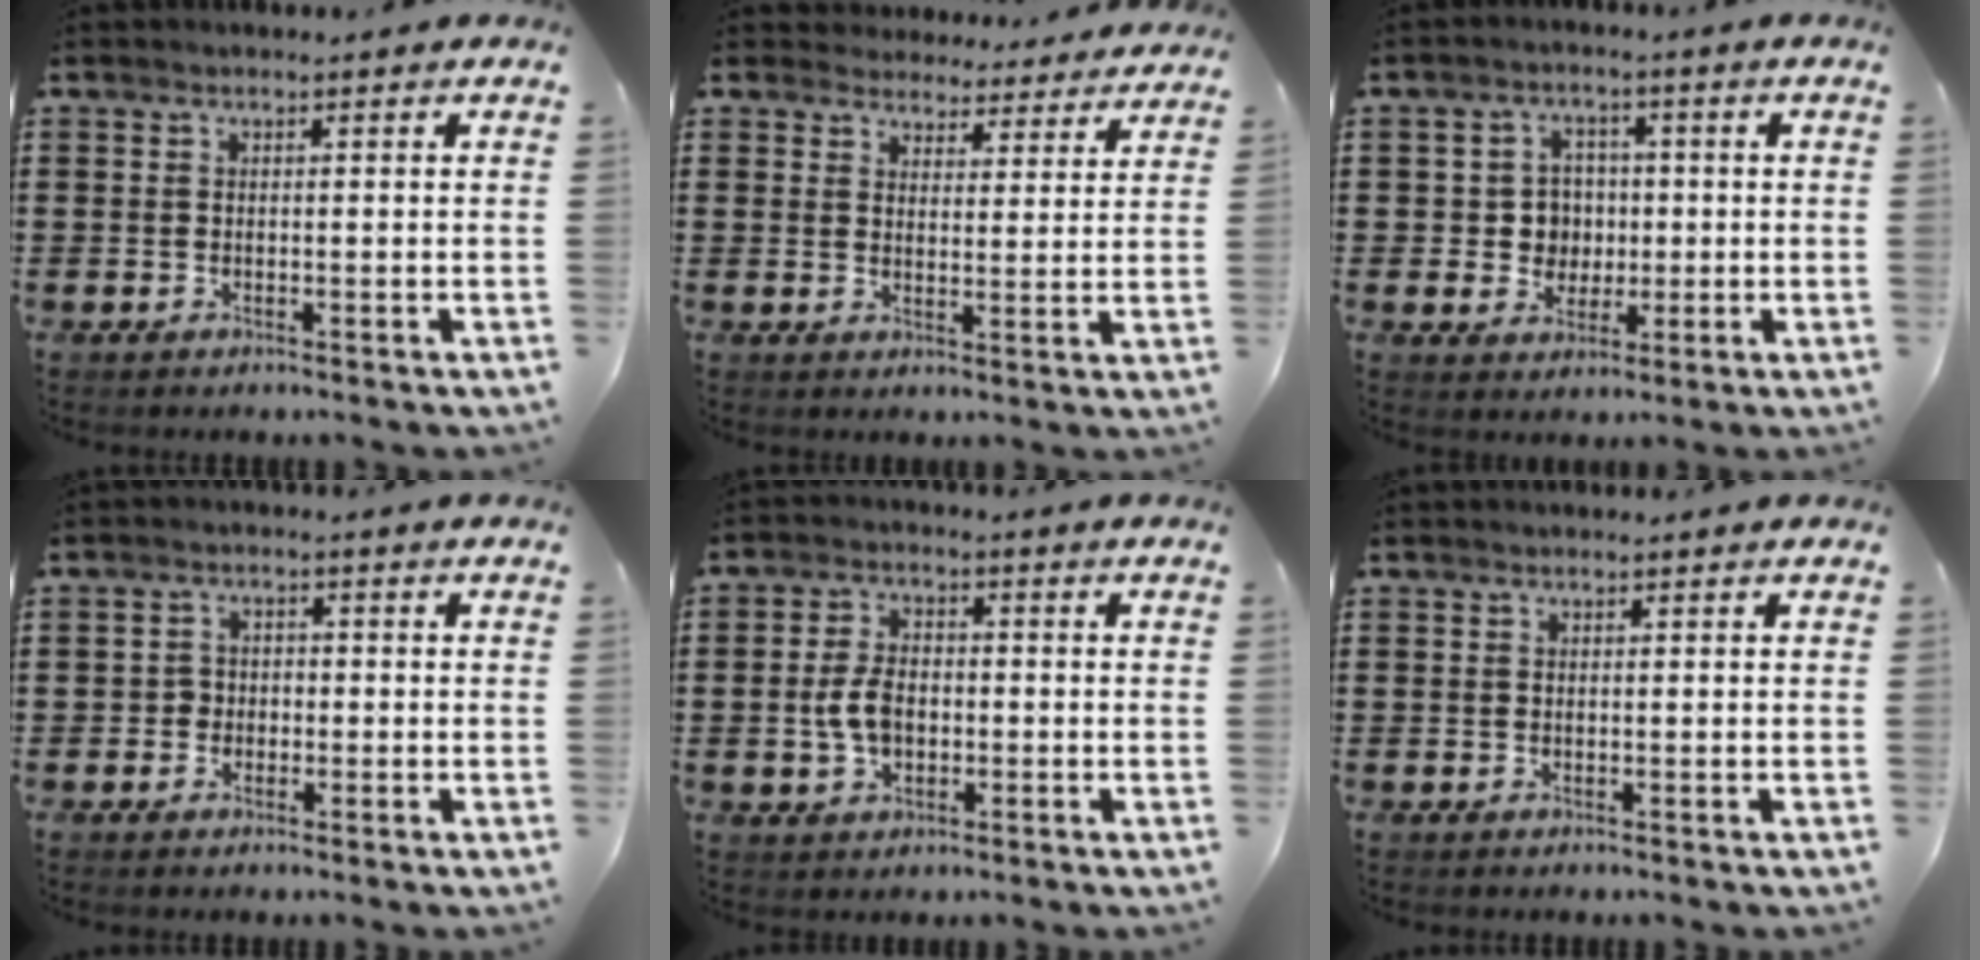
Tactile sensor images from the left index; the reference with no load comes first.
{"total": 4.1, "force": [4.1, 0.6, -0.1], "torque": [-0.019, -0.021, 0.073]}
{"total": 5.2, "force": [0.0, 4.9, 1.7], "torque": [-0.045, 0.012, -0.004]}
{"total": 1.9, "force": [-0.8, 1.7, 0.4], "torque": [-0.014, 0.004, -0.019]}
{"total": 5.4, "force": [-0.7, 3.3, 4.1], "torque": [-0.107, -0.002, -0.022]}
{"total": 0.0}